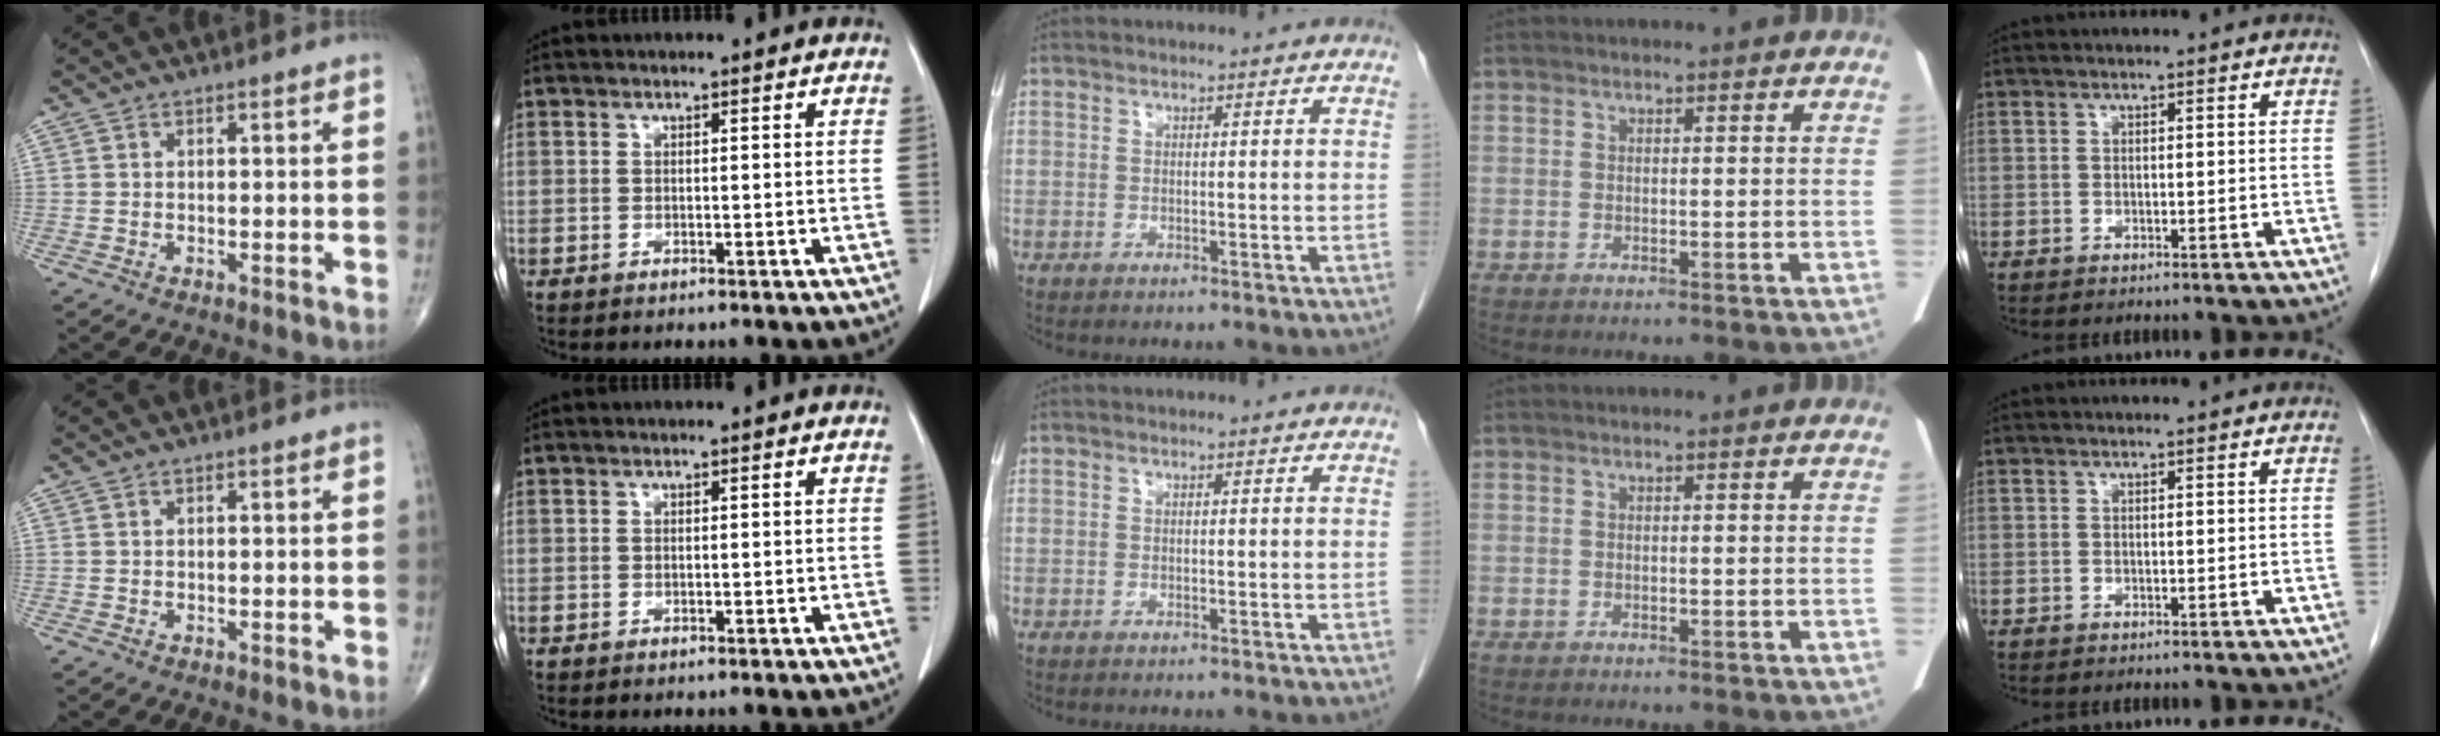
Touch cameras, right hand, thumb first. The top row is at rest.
{}